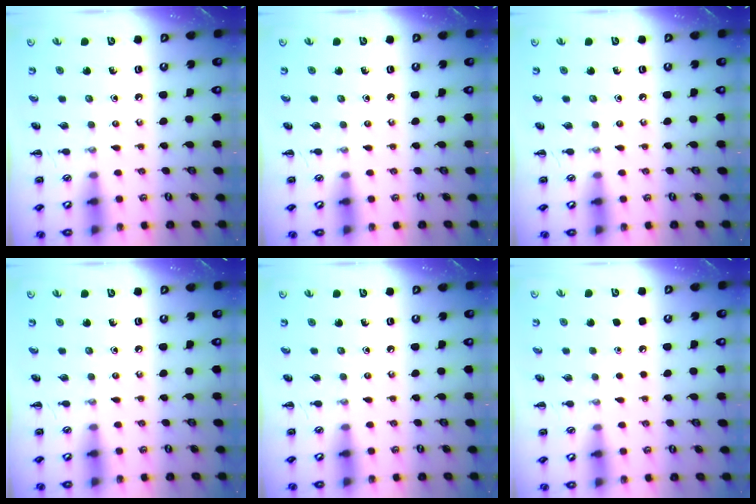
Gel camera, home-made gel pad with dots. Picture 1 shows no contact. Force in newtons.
{"total": 0.0}
{"total": 0.0}
{"total": 0.0}
{"total": 0.0}
{"total": 1.6, "press": 1.6, "slide": 0.1}